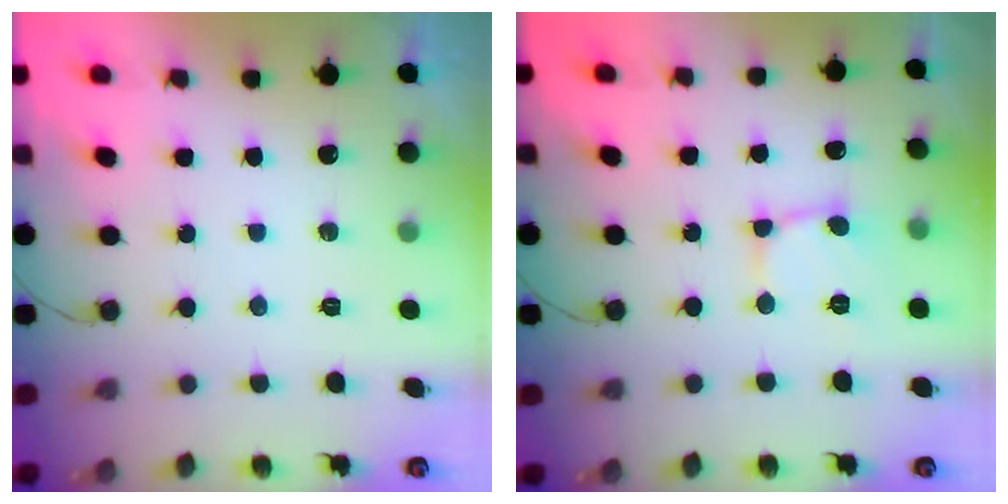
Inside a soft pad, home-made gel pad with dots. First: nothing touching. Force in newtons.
{"total": 2.8, "press": 2.8, "slide": 0.3}